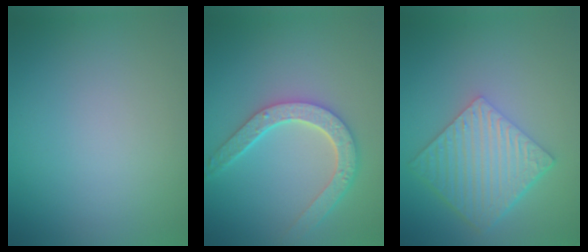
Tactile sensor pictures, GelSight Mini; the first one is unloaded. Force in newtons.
{"total": 5.0, "press": 4.1, "slide": 3.0}
{"total": 6.7, "press": 4.8, "slide": 4.7}